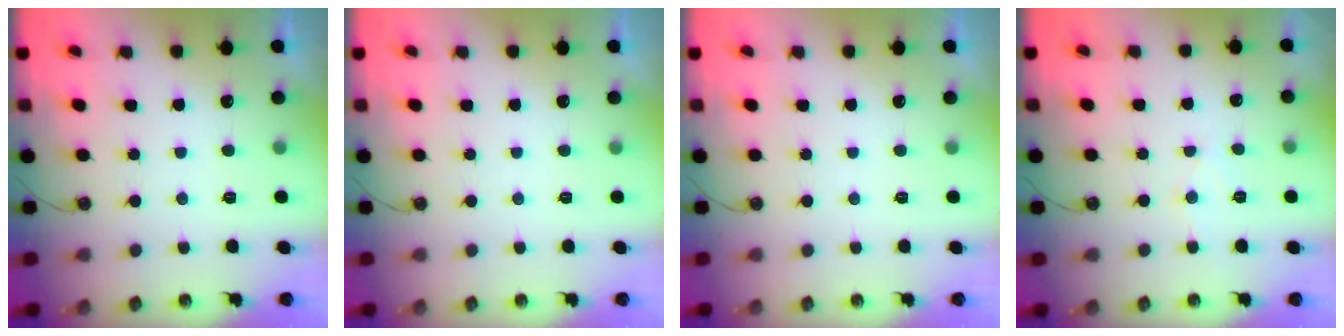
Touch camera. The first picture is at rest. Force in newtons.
{"total": 0.0}
{"total": 0.0}
{"total": 5.9, "press": 5.9, "slide": 0.6}